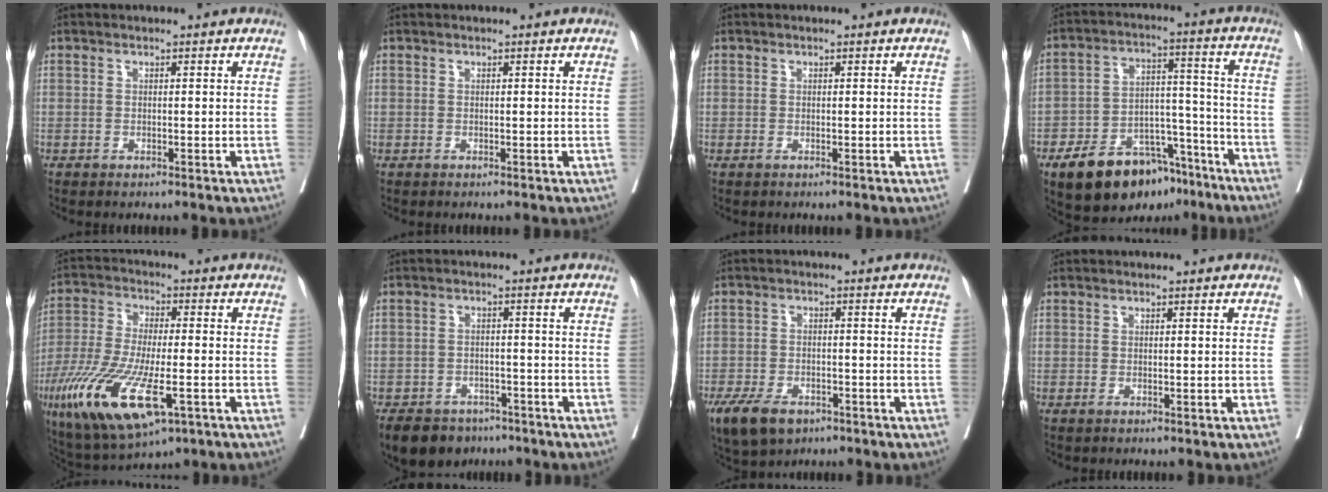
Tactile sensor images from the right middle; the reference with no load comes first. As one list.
[{"total": 0.0}, {"total": 0.0}, {"total": 15.4, "force": [-10.7, 7.3, 8.2], "torque": [-0.120, 0.028, -0.167]}, {"total": 16.3, "force": [-6.6, 4.7, 14.1], "torque": [-0.290, -0.034, -0.107]}, {"total": 8.9, "force": [-6.7, 5.3, 2.4], "torque": [-0.037, -0.004, -0.097]}, {"total": 8.3, "force": [-5.3, 4.5, 4.5], "torque": [-0.085, -0.006, -0.087]}, {"total": 0.0}]